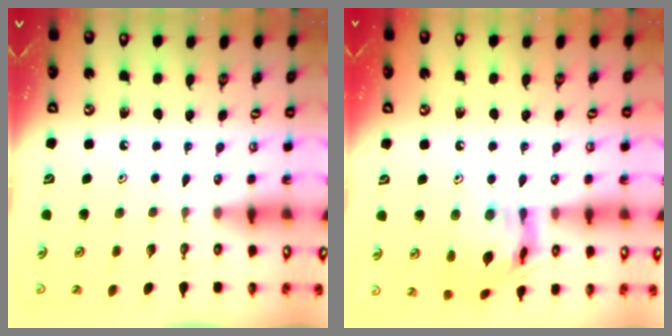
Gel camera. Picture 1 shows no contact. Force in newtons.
{"total": 15.6, "press": 15.5, "slide": 1.5}